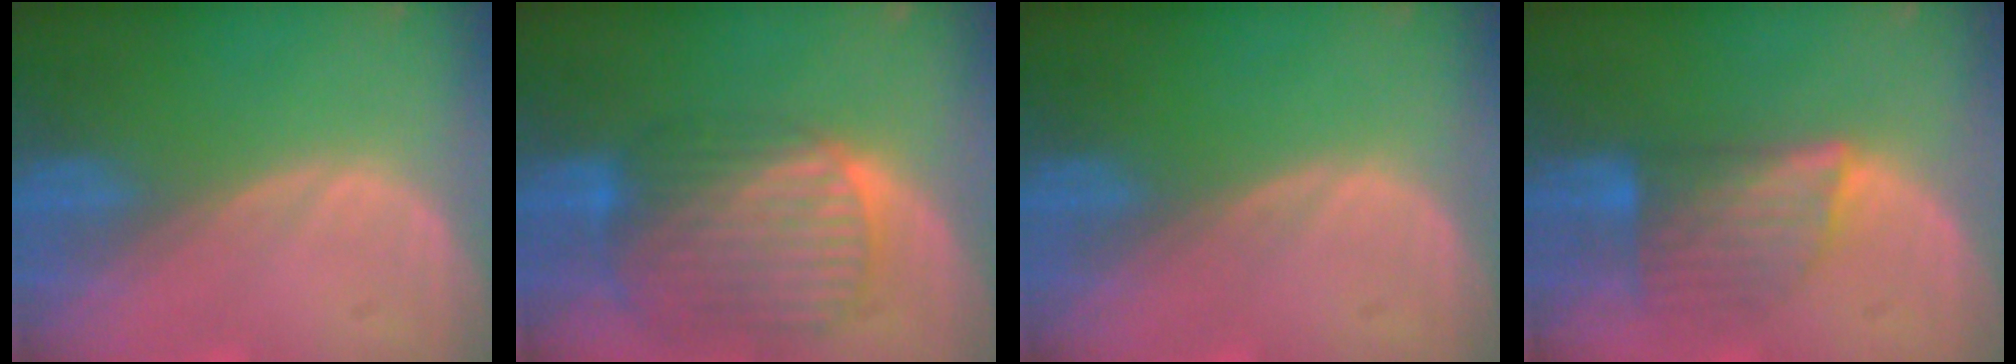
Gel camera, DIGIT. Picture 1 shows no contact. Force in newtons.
{"total": 10.3, "press": 8.7, "slide": 5.6}
{"total": 0.0}
{"total": 7.0, "press": 6.4, "slide": 2.8}